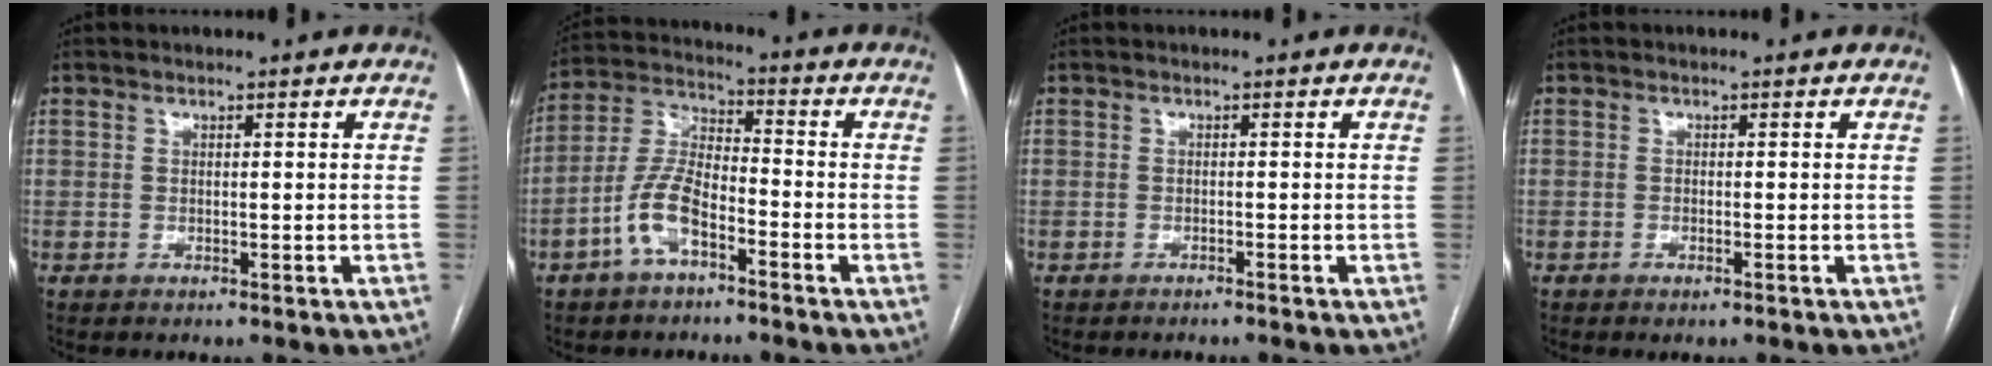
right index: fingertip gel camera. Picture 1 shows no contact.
{"total": 8.5, "force": [-4.3, 3.3, 6.5], "torque": [-0.151, 0.016, -0.087]}
{"total": 0.8, "force": [-0.8, -0.3, 0.2], "torque": [-0.005, 0.002, -0.013]}
{"total": 0.9, "force": [-0.6, 0.0, 0.6], "torque": [-0.013, -0.002, -0.009]}